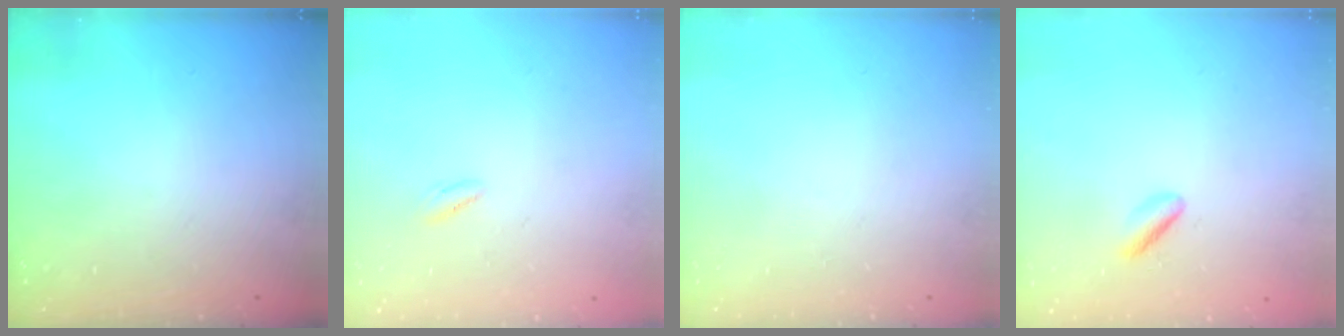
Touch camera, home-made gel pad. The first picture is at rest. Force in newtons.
{"total": 1.1, "press": 0.8, "slide": 0.6}
{"total": 0.0}
{"total": 2.1, "press": 1.9, "slide": 0.9}